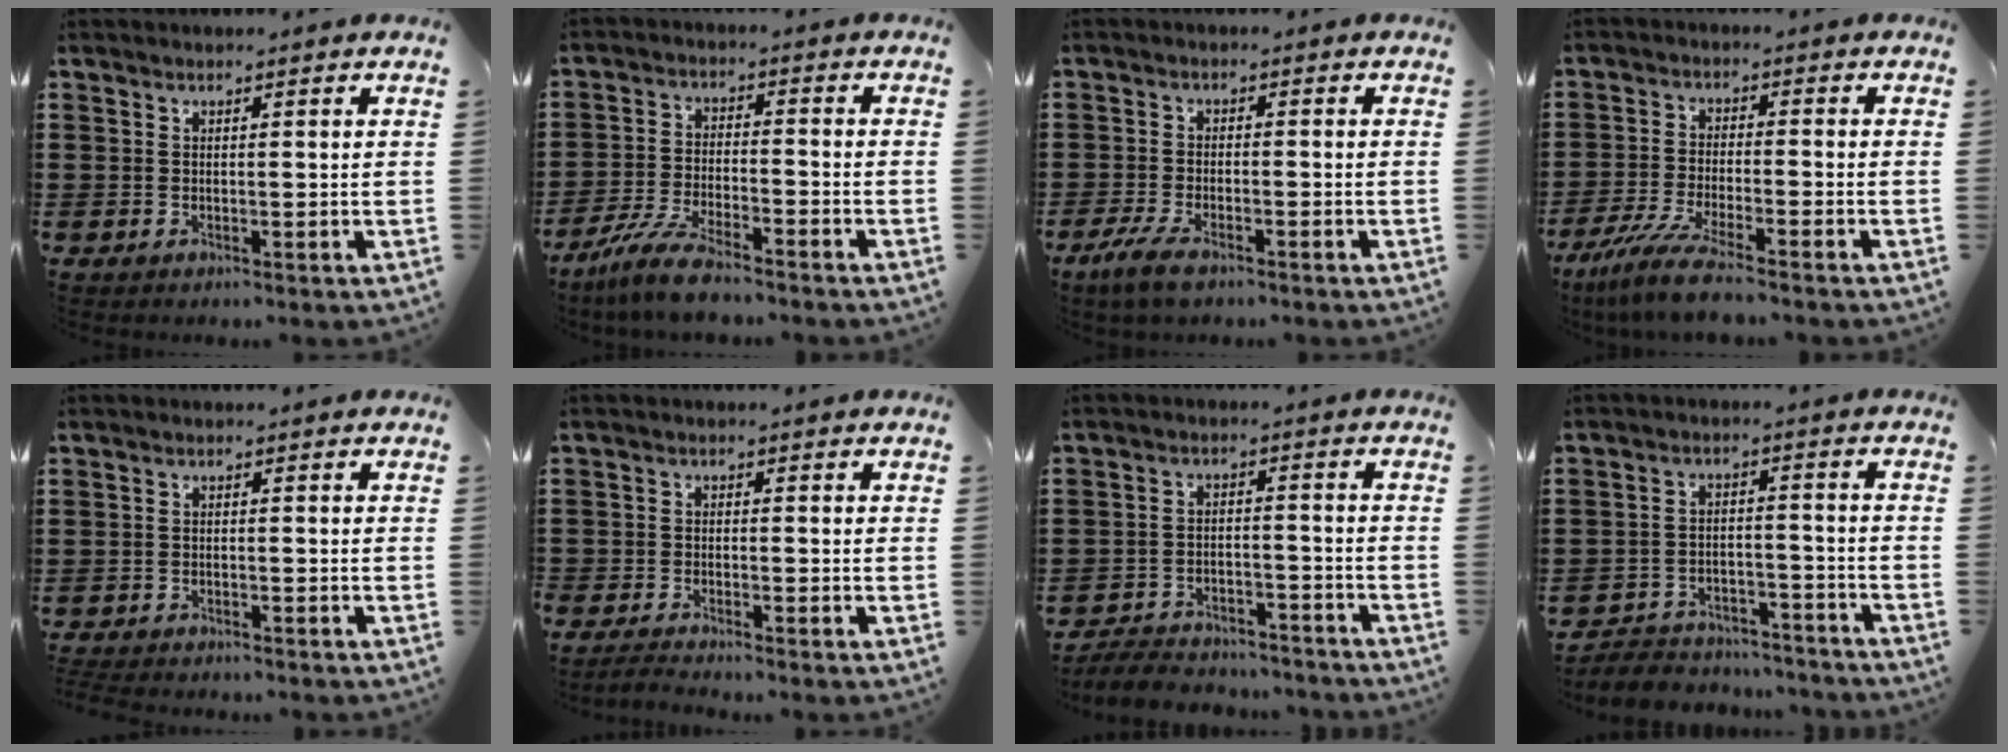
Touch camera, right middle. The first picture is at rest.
{"total": 6.8, "force": [-5.8, 0.7, 3.5], "torque": [-0.088, -0.009, -0.116]}
{"total": 3.9, "force": [-2.6, 1.2, 2.6], "torque": [-0.072, -0.004, -0.057]}
{"total": 6.9, "force": [-5.8, 0.0, 3.7], "torque": [-0.091, -0.018, -0.114]}
{"total": 1.9, "force": [-1.9, 0.1, 0.1], "torque": [-0.006, 0.000, -0.040]}
{"total": 2.3, "force": [-2.3, 0.0, 0.3], "torque": [-0.008, 0.001, -0.048]}
{"total": 5.3, "force": [-5.2, 0.8, 0.6], "torque": [-0.015, 0.010, -0.106]}
{"total": 4.6, "force": [-4.5, 1.0, 0.1], "torque": [-0.012, 0.008, -0.098]}